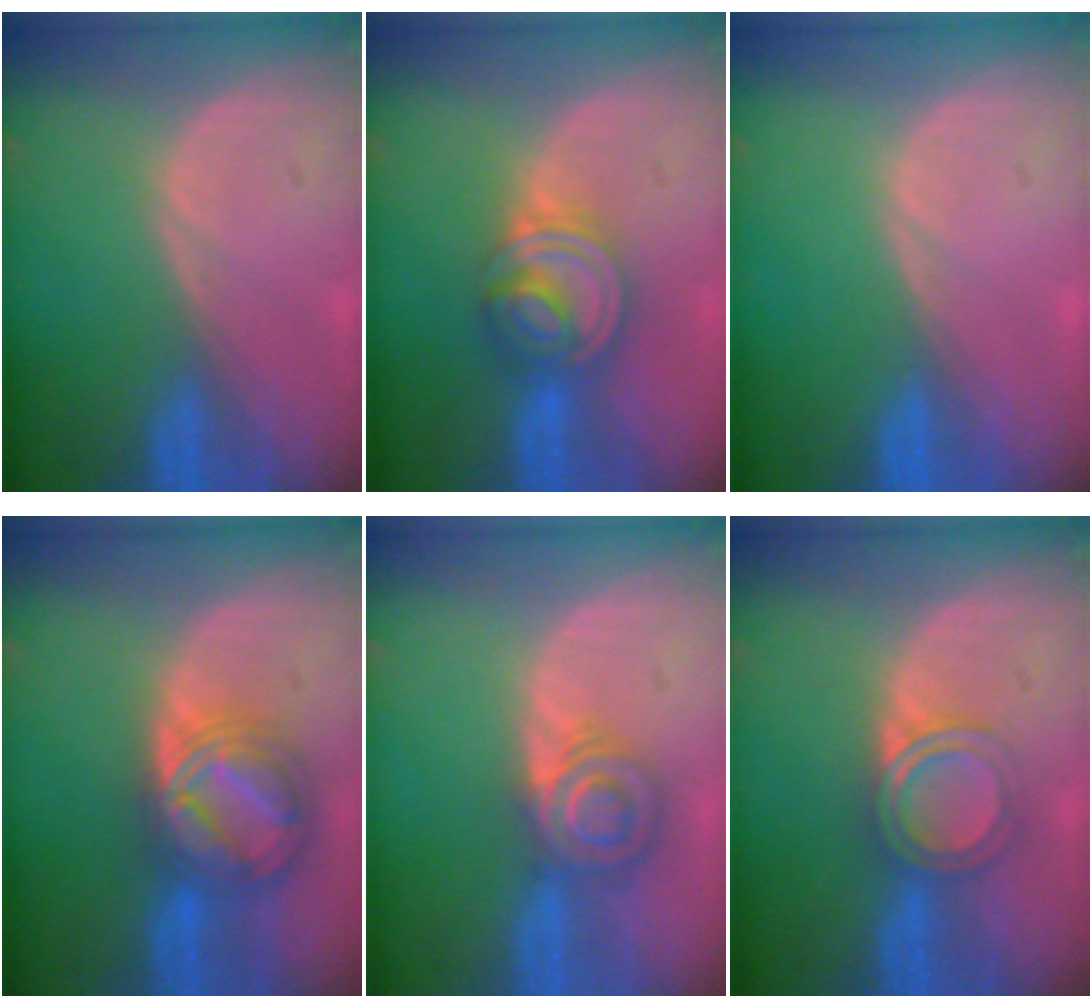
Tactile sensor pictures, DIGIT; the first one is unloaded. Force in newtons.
{"total": 7.6, "press": 6.6, "slide": 3.8}
{"total": 0.0}
{"total": 9.0, "press": 9.0, "slide": 0.6}
{"total": 6.0, "press": 6.0, "slide": 0.9}
{"total": 4.7, "press": 4.5, "slide": 1.3}